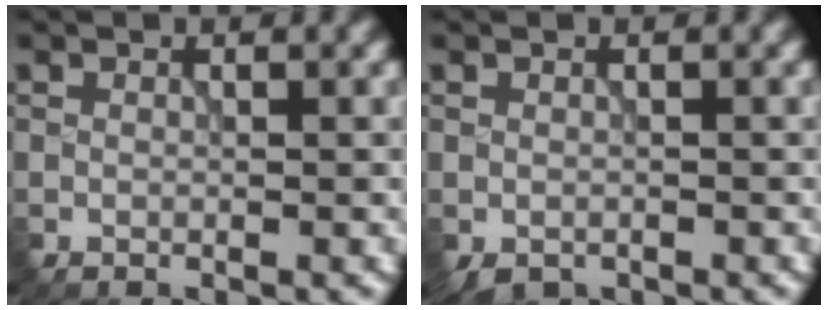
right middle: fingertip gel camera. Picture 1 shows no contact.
{"total": 1.2, "force": [-0.8, 0.7, 0.5], "torque": [-0.010, -0.008, -0.016]}